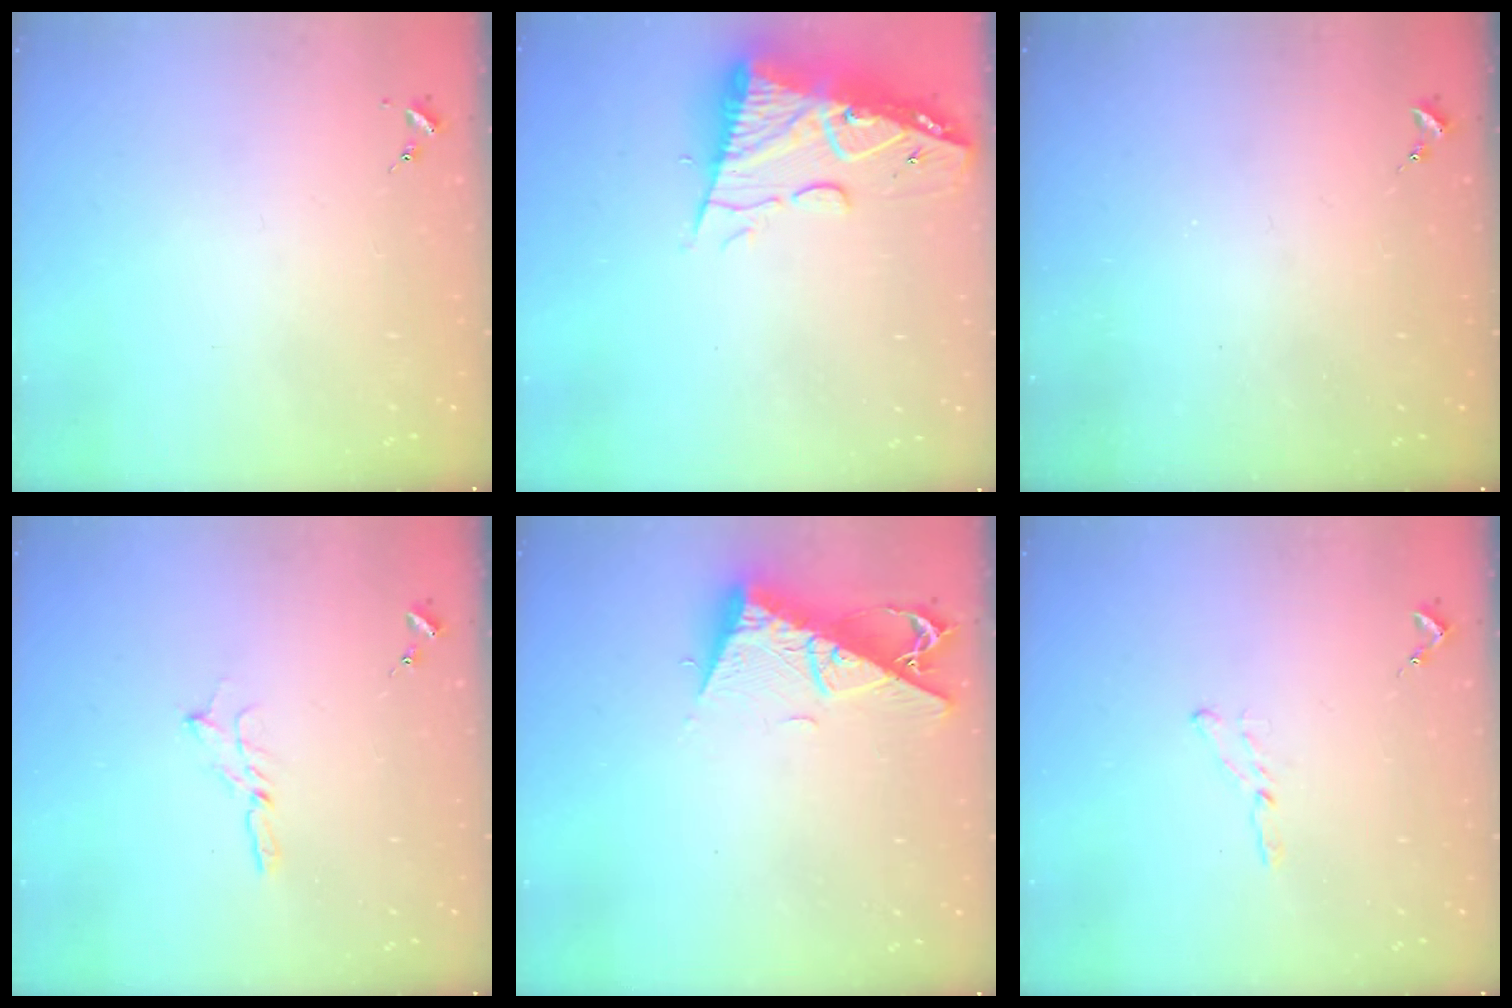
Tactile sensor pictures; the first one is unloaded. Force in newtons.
{"total": 15.9, "press": 15.8, "slide": 1.5}
{"total": 0.0}
{"total": 3.1, "press": 3.1, "slide": 0.2}
{"total": 13.5, "press": 13.5, "slide": 1.1}
{"total": 4.0, "press": 4.0, "slide": 0.4}